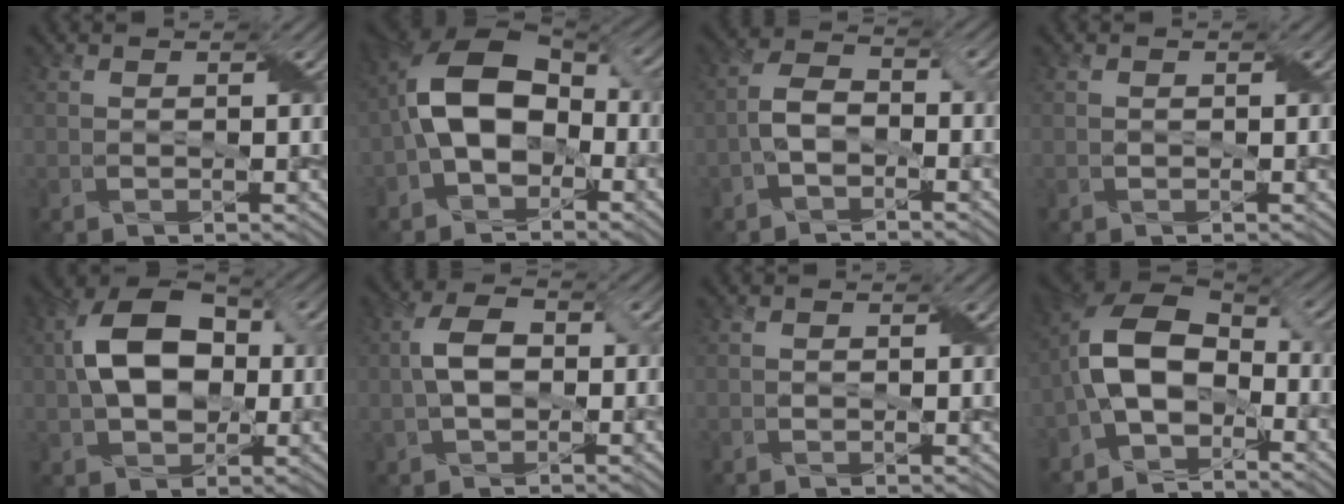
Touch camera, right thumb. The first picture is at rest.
{"total": 12.6, "force": [-2.1, 8.2, 9.3], "torque": [-0.188, 0.011, -0.057]}
{"total": 4.4, "force": [-2.0, 2.4, 3.1], "torque": [-0.063, 0.012, -0.046]}
{"total": 0.0}
{"total": 11.9, "force": [0.5, 8.1, 8.6], "torque": [-0.182, 0.016, 0.001]}
{"total": 6.0, "force": [-0.5, 3.3, 5.0], "torque": [-0.108, 0.009, -0.014]}
{"total": 0.6, "force": [-0.1, 0.5, 0.4], "torque": [-0.009, 0.000, -0.001]}
{"total": 11.2, "force": [-3.4, 6.9, 8.1], "torque": [-0.164, 0.007, -0.084]}